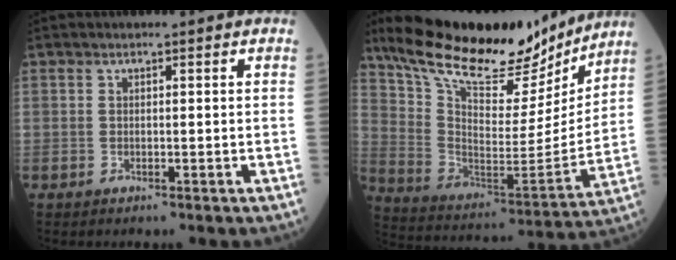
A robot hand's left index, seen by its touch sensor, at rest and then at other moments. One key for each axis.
{"total": 25.8, "fx": 21.6, "fy": 6.9, "fz": 12.3, "tx": -0.216, "ty": -0.018, "tz": 0.337}